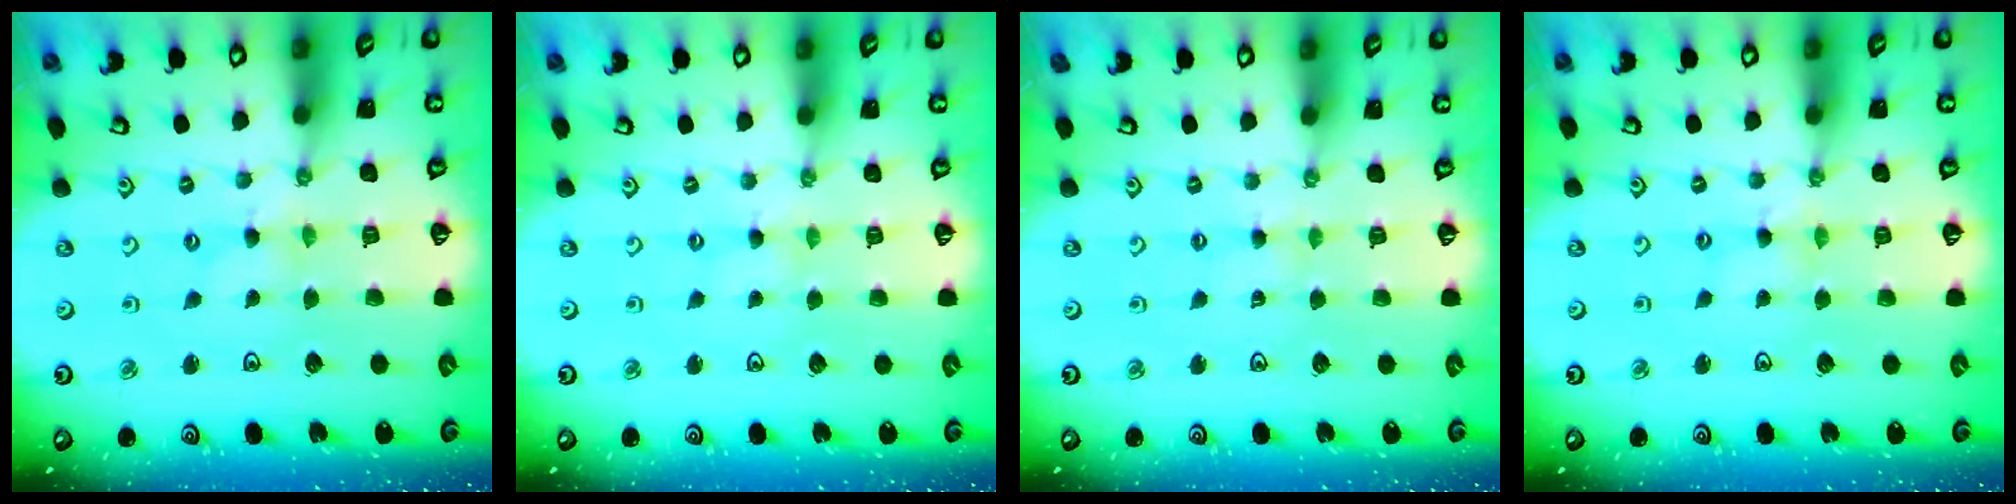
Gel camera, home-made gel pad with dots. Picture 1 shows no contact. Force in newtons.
{"total": 1.0, "press": 1.0, "slide": 0.0}
{"total": 1.7, "press": 1.6, "slide": 0.4}
{"total": 1.5, "press": 1.5, "slide": 0.2}